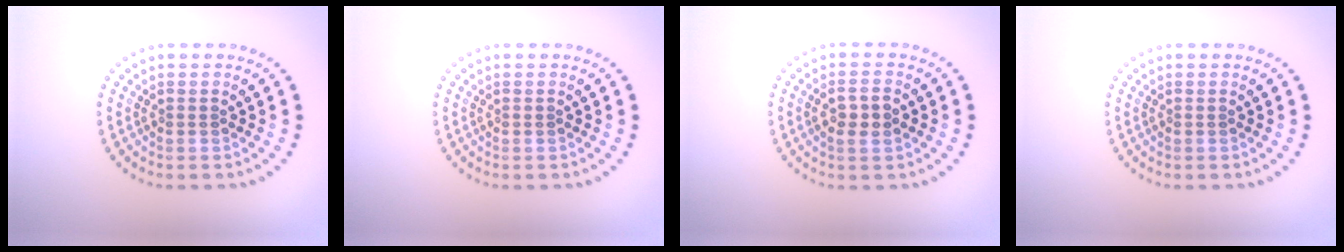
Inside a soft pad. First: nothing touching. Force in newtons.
{"total": 0.0}
{"total": 2.4, "press": 2.4, "slide": 0.3}
{"total": 0.0}